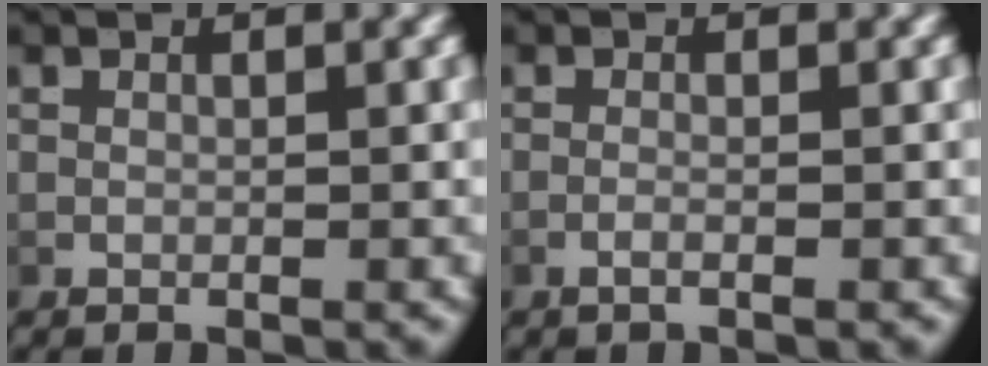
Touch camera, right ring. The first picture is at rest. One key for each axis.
{"total": 1.1, "fx": -0.8, "fy": 0.1, "fz": 0.7, "tx": -0.019, "ty": -0.004, "tz": -0.013}